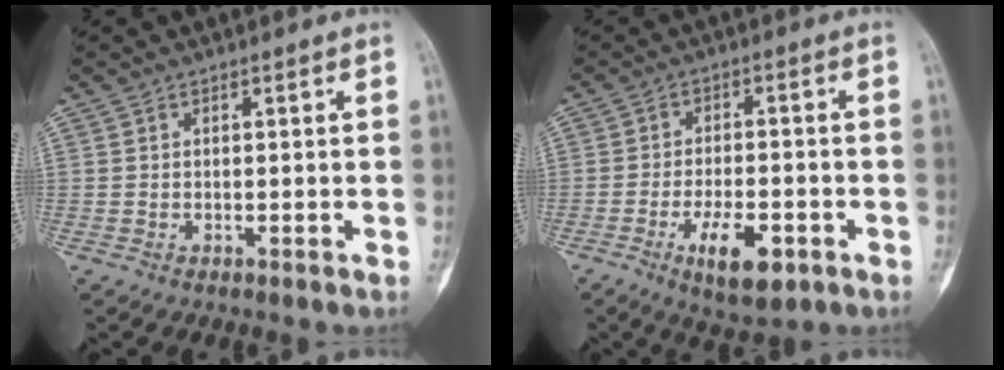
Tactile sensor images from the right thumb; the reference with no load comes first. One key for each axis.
{"total": 9.0, "fx": -4.0, "fy": 3.6, "fz": 7.2, "tx": -0.118, "ty": 0.009, "tz": -0.058}